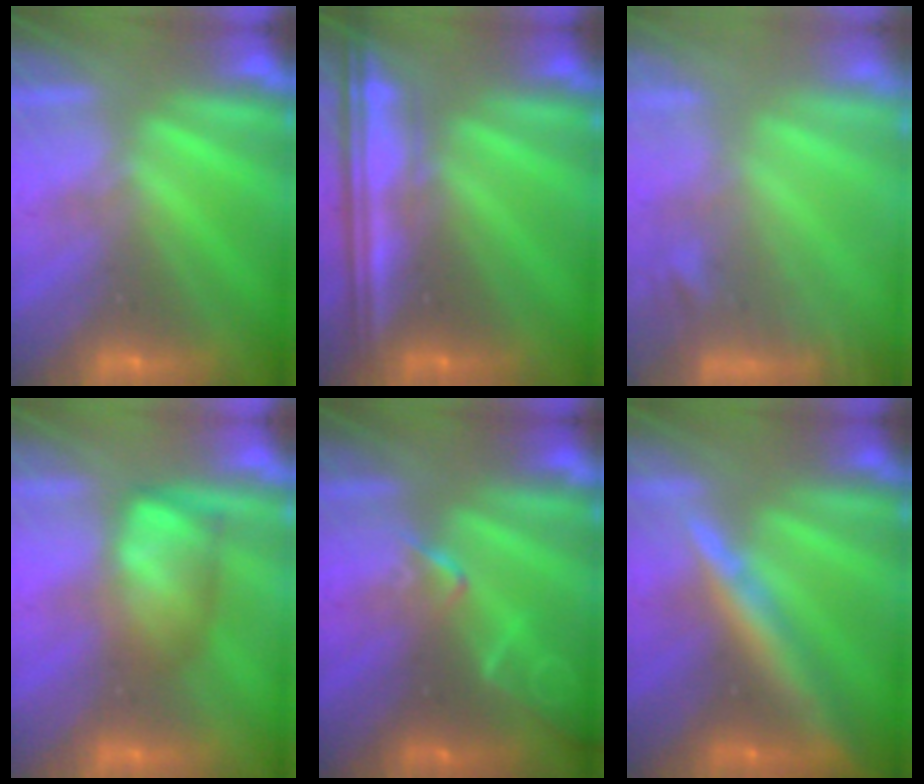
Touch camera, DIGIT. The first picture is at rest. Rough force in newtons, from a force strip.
{"total": 7.8}
{"total": 5.7}
{"total": 4.7}
{"total": 2.1}
{"total": 7.5}